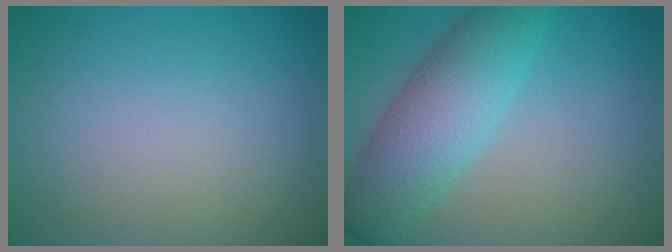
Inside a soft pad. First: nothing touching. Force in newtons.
{"total": 6.4, "press": 6.4, "slide": 0.2}